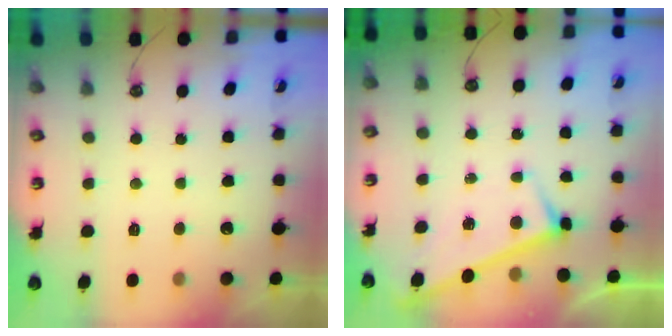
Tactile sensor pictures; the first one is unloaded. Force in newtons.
{"total": 3.0, "press": 2.9, "slide": 0.3}